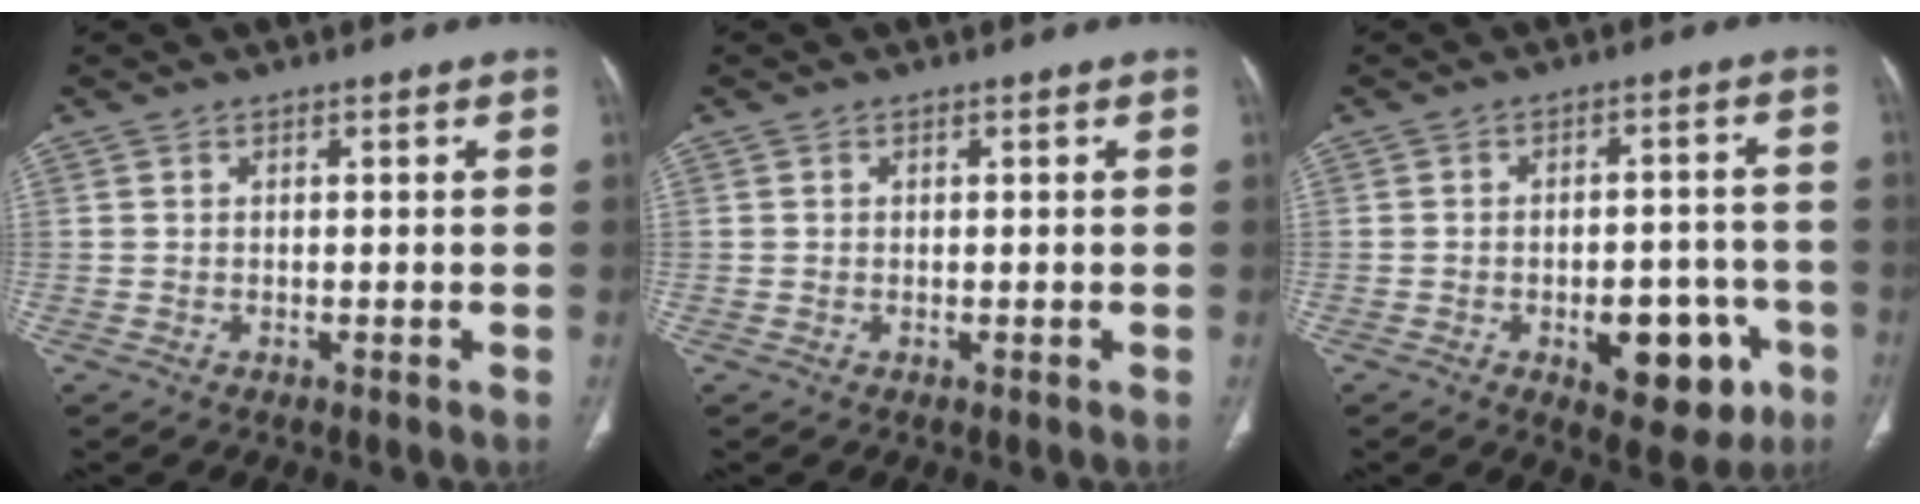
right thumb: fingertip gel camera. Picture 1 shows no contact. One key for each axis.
{"total": 0.0}
{"total": 12.5, "fx": -4.8, "fy": 6.5, "fz": 9.5, "tx": -0.088, "ty": 0.027, "tz": -0.054}